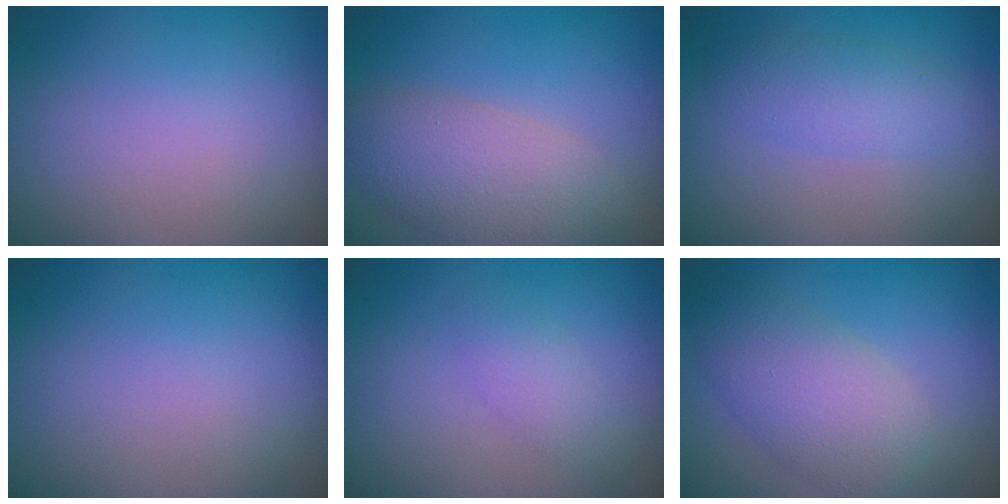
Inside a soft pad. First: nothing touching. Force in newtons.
{"total": 5.2, "press": 5.2, "slide": 0.5}
{"total": 2.7, "press": 2.7, "slide": 0.0}
{"total": 0.0}
{"total": 1.5, "press": 1.5, "slide": 0.0}
{"total": 5.1, "press": 5.1, "slide": 0.2}